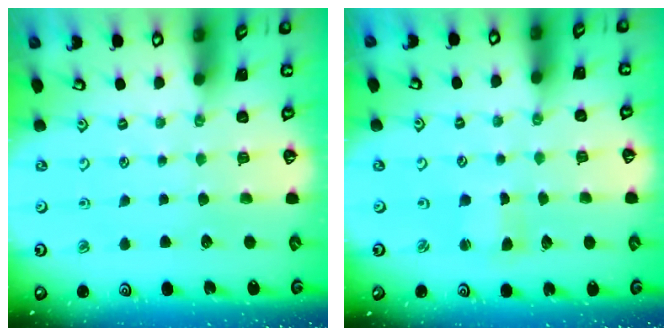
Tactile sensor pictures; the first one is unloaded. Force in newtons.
{"total": 1.4, "press": 1.4, "slide": 0.2}